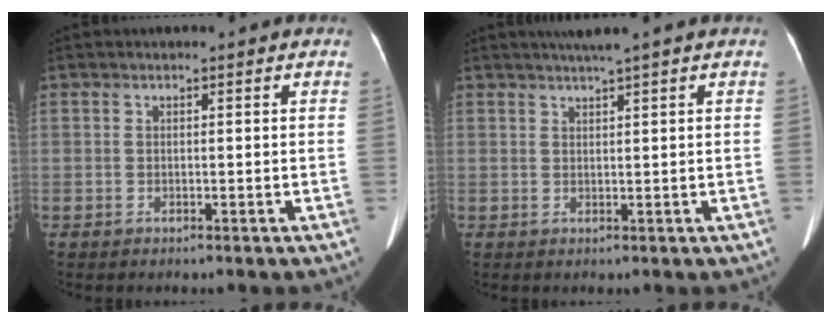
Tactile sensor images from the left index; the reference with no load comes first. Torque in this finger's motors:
{"motor_torque": [0.16, -0.33, 0.05, 0.05]}